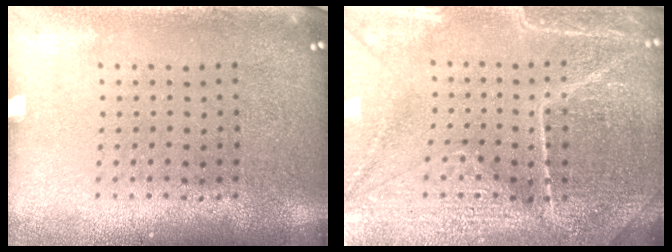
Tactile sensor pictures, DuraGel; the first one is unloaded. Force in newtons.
{"total": 4.7, "press": 4.5, "slide": 1.4}